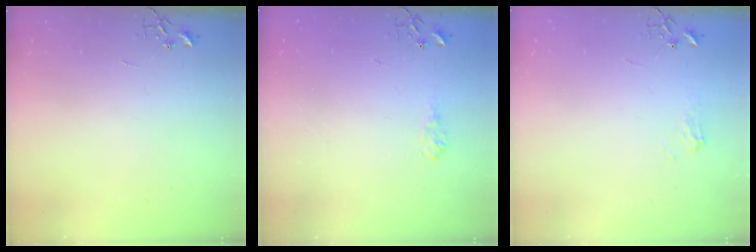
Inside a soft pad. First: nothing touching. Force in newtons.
{"total": 6.2, "press": 6.2, "slide": 0.9}
{"total": 6.7, "press": 6.7, "slide": 0.7}